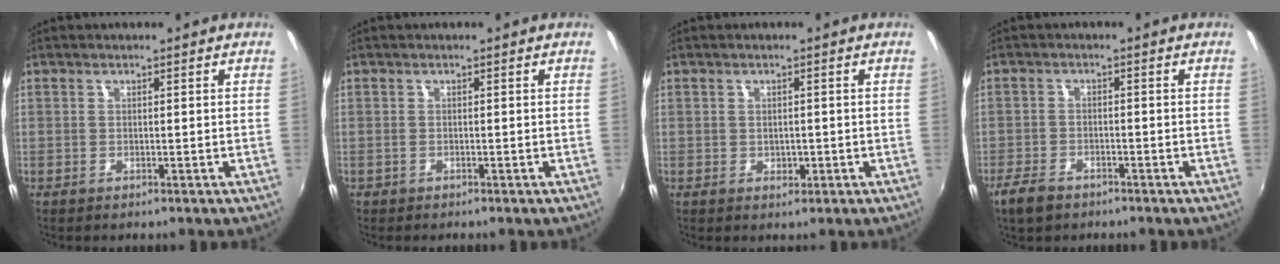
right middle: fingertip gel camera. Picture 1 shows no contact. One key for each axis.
{"total": 0.6, "fx": -0.5, "fy": 0.4, "fz": 0.0, "tx": -0.003, "ty": -0.002, "tz": -0.009}
{"total": 1.5, "fx": -0.2, "fy": 1.3, "fz": 0.7, "tx": -0.008, "ty": -0.002, "tz": -0.003}
{"total": 5.1, "fx": -3.8, "fy": 2.5, "fz": 2.3, "tx": -0.069, "ty": -0.009, "tz": -0.071}